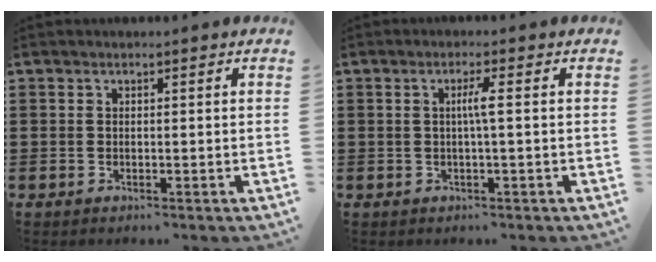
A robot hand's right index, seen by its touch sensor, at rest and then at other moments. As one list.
[{"total": 2.3, "force": [0.0, -0.2, 2.3], "torque": [-0.044, -0.004, -0.005]}]